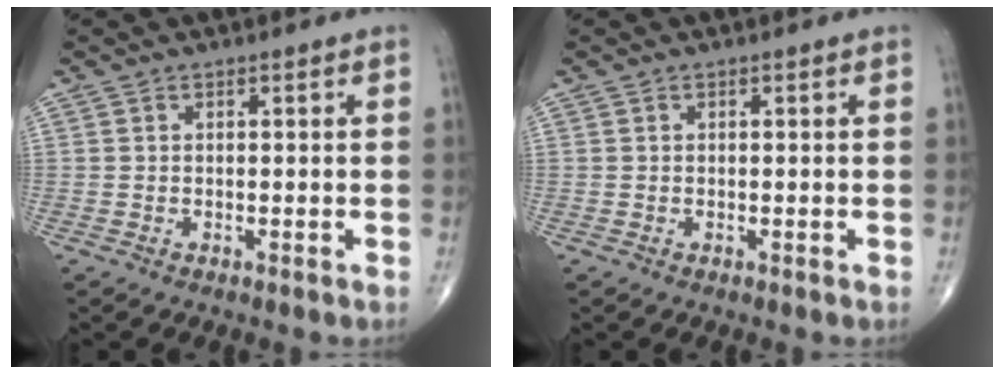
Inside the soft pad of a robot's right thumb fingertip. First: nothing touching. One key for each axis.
{"total": 0.0}